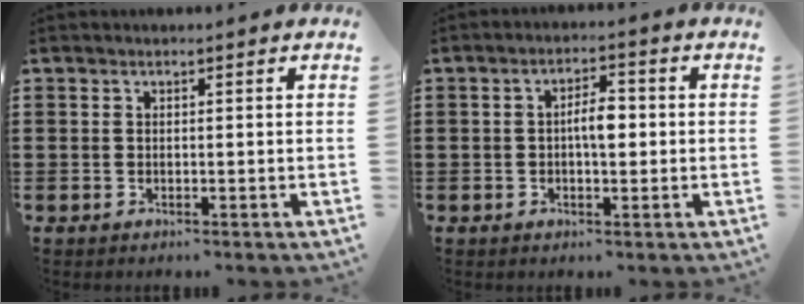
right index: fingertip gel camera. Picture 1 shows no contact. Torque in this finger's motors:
{"motor_torque": [1.01, -0.51, 0.42, 0.10]}